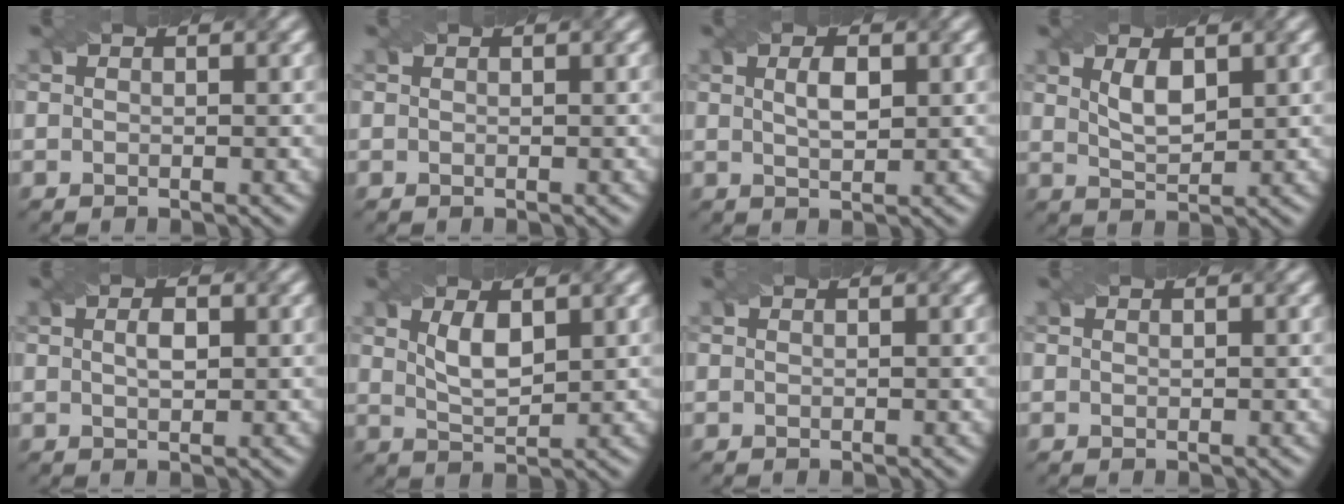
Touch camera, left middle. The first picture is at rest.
{"total": 0.0}
{"total": 2.1, "force": [0.7, 0.8, 1.8], "torque": [-0.034, 0.002, 0.014]}
{"total": 2.6, "force": [1.2, 1.1, 2.1], "torque": [-0.044, -0.001, 0.027]}
{"total": 1.5, "force": [0.3, 0.6, 1.3], "torque": [-0.027, 0.002, 0.009]}
{"total": 2.9, "force": [1.3, 1.1, 2.4], "torque": [-0.053, -0.002, 0.028]}
{"total": 0.0}
{"total": 0.0}